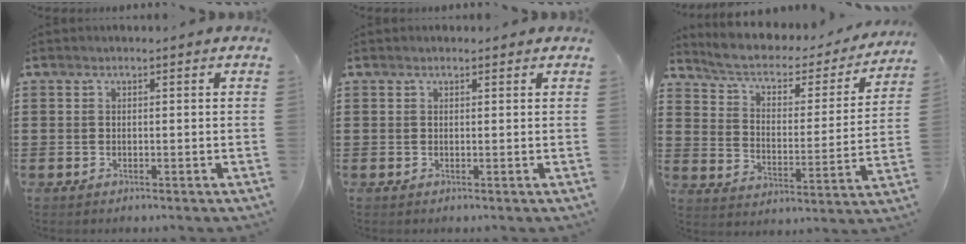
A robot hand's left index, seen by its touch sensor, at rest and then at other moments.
{"total": 0.6, "force": [0.5, 0.3, 0.0], "torque": [-0.003, 0.003, 0.010]}
{"total": 4.5, "force": [3.4, 2.2, 2.0], "torque": [-0.060, -0.023, 0.051]}